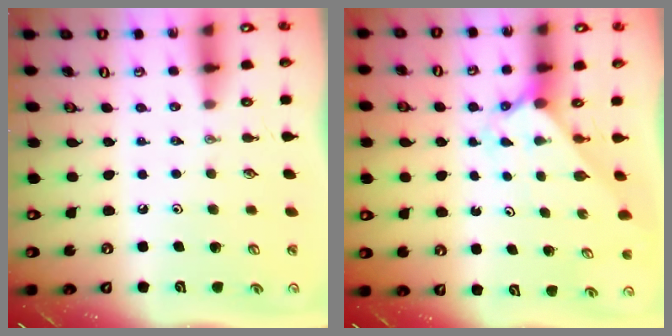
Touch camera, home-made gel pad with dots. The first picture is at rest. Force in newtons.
{"total": 2.0, "press": 2.0, "slide": 0.2}